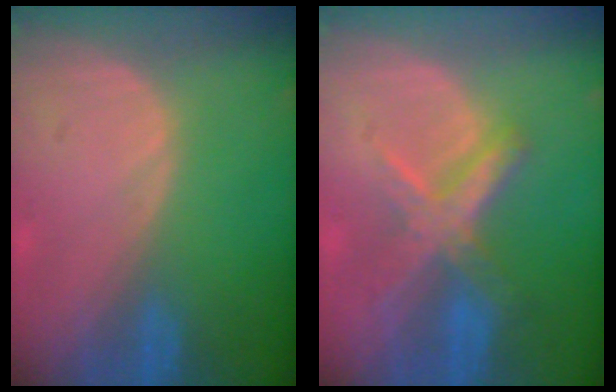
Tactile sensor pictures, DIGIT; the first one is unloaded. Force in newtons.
{"total": 7.3, "press": 6.2, "slide": 3.8}